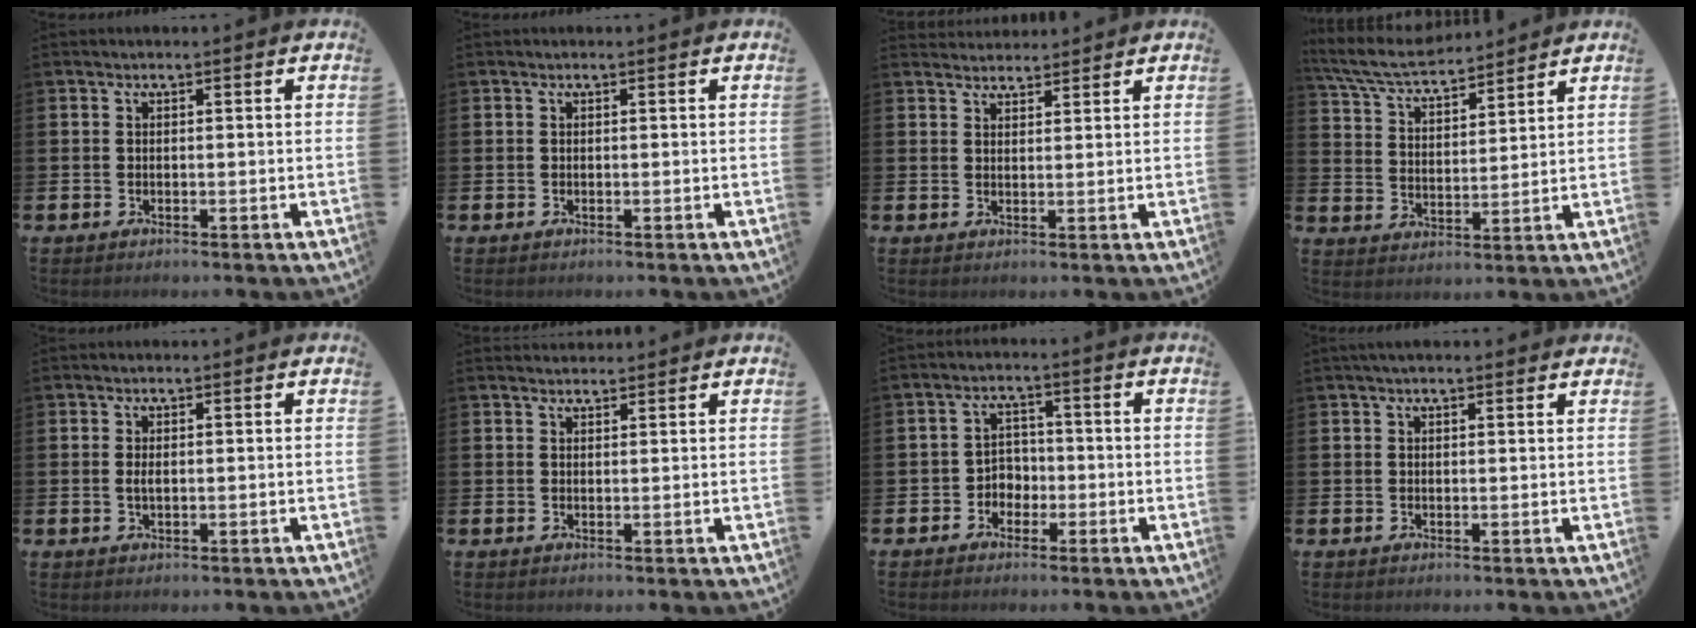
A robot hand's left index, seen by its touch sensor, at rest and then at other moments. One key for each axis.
{"total": 0.0}
{"total": 2.6, "fx": 2.5, "fy": 0.7, "fz": -0.1, "tx": 0.007, "ty": -0.012, "tz": 0.044}
{"total": 6.5, "fx": 6.1, "fy": 1.1, "fz": 1.9, "tx": -0.064, "ty": -0.034, "tz": 0.108}
{"total": 1.0, "fx": 0.1, "fy": 0.4, "fz": 0.9, "tx": -0.014, "ty": 0.002, "tz": 0.000}
{"total": 1.7, "fx": 1.6, "fy": 0.4, "fz": 0.0, "tx": 0.010, "ty": -0.006, "tz": 0.027}
{"total": 3.1, "fx": -1.6, "fy": 2.5, "fz": 0.8, "tx": -0.021, "ty": 0.004, "tz": -0.040}
{"total": 1.5, "fx": 1.3, "fy": 0.4, "fz": 0.7, "tx": -0.011, "ty": 0.003, "tz": 0.023}